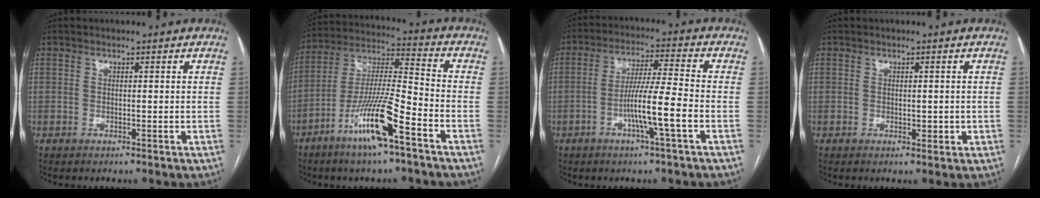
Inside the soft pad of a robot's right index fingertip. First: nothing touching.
{"total": 14.2, "force": [-7.6, 1.1, 11.9], "torque": [-0.236, -0.011, -0.142]}
{"total": 9.0, "force": [-3.0, -0.5, 8.4], "torque": [-0.155, 0.001, -0.057]}
{"total": 1.7, "force": [-0.1, 1.1, 1.3], "torque": [-0.015, 0.001, 0.002]}